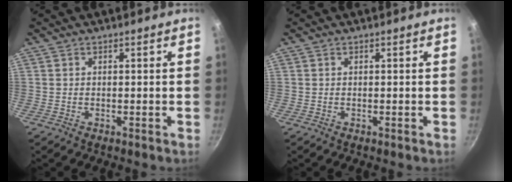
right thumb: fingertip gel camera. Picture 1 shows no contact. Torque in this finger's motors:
{"motor_torque": [-0.12, 0.11, 0.04, -0.04, 0.00]}